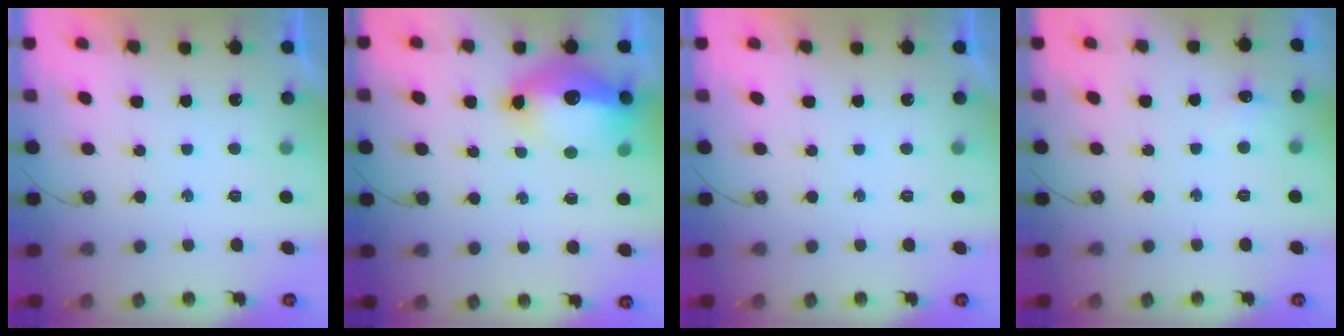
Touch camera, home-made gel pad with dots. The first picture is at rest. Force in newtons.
{"total": 21.4, "press": 17.2, "slide": 12.7}
{"total": 0.0}
{"total": 5.6, "press": 5.3, "slide": 1.6}